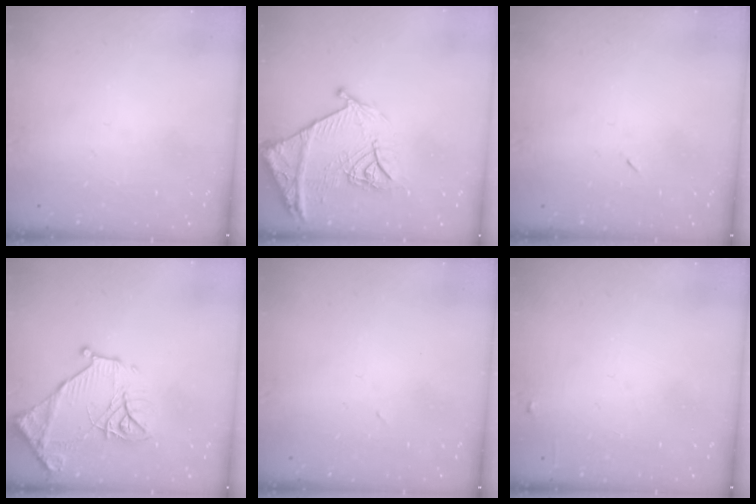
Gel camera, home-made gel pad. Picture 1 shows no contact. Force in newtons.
{"total": 15.9, "press": 15.8, "slide": 1.6}
{"total": 2.6, "press": 2.3, "slide": 1.2}
{"total": 15.2, "press": 15.2, "slide": 1.5}
{"total": 2.4, "press": 2.3, "slide": 0.8}
{"total": 4.8, "press": 4.8, "slide": 0.7}